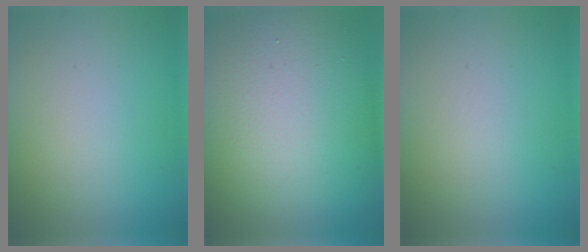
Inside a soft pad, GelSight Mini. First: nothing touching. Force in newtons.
{"total": 15.1, "press": 15.1, "slide": 1.2}
{"total": 0.0}